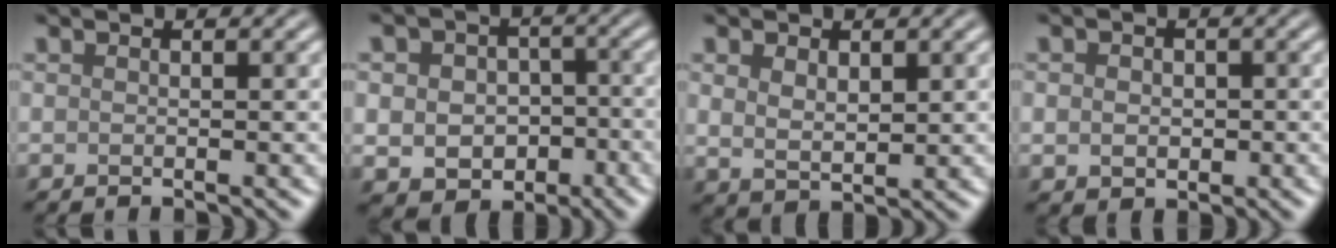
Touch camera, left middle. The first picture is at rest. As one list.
[{"total": 6.3, "force": [-1.1, 5.1, 3.7], "torque": [-0.048, -0.008, -0.023]}, {"total": 2.8, "force": [1.1, 1.7, 1.9], "torque": [-0.041, -0.006, 0.026]}, {"total": 2.1, "force": [0.0, 1.8, 1.1], "torque": [-0.011, 0.001, -0.004]}]